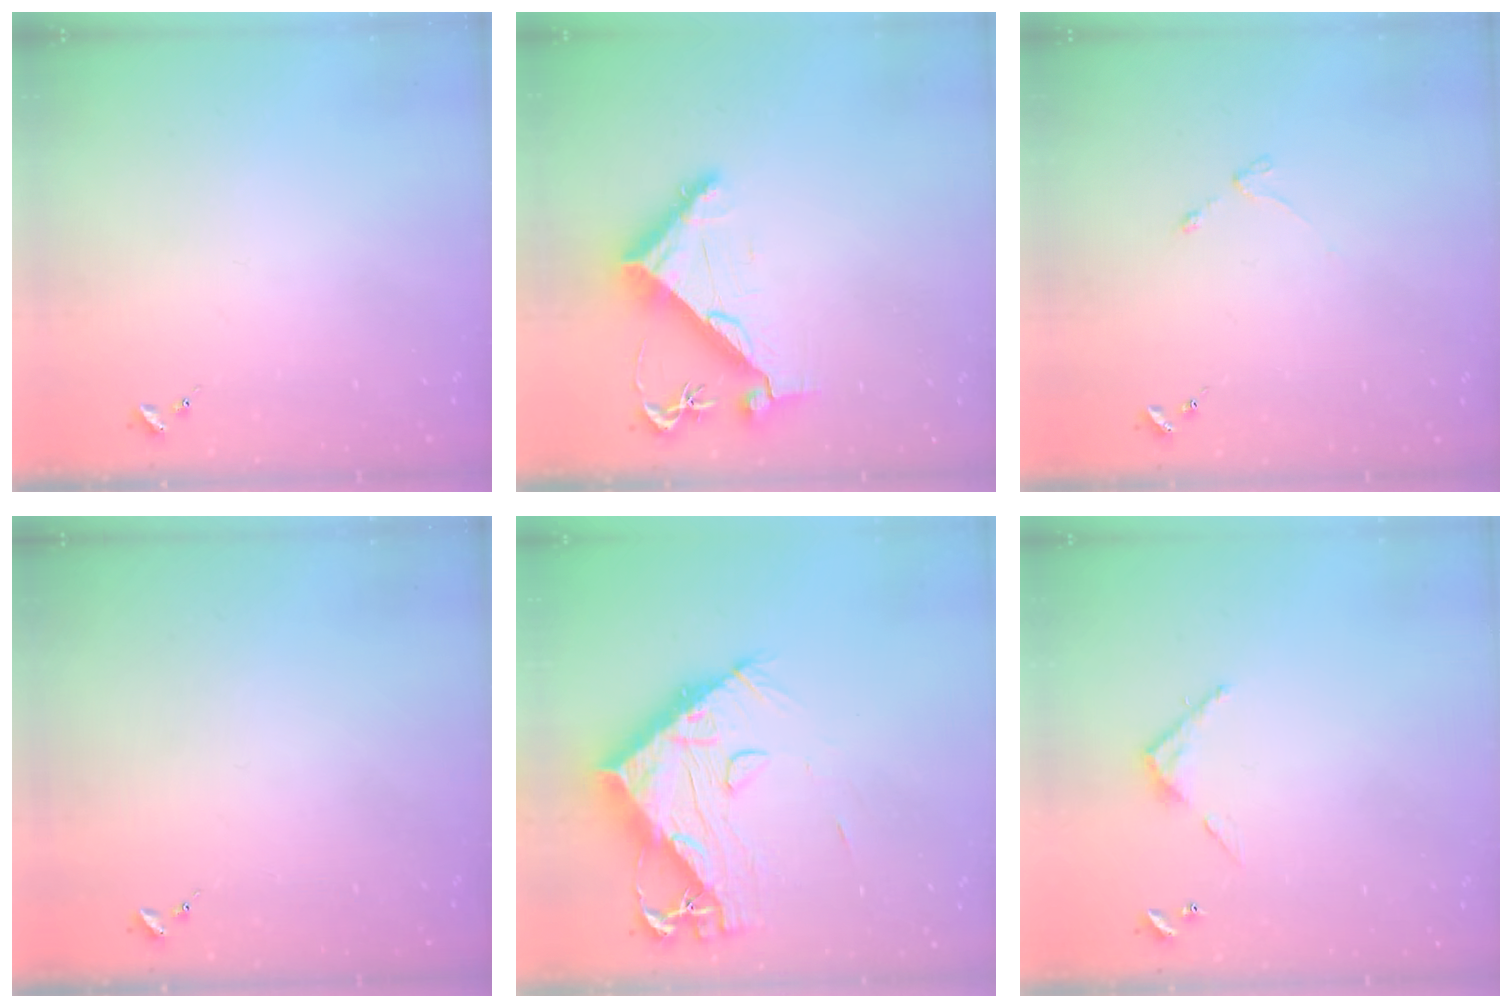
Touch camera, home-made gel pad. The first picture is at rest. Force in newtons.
{"total": 8.5, "press": 8.4, "slide": 1.4}
{"total": 3.0, "press": 2.9, "slide": 0.5}
{"total": 0.0}
{"total": 18.4, "press": 18.3, "slide": 1.6}
{"total": 3.9, "press": 3.9, "slide": 0.3}